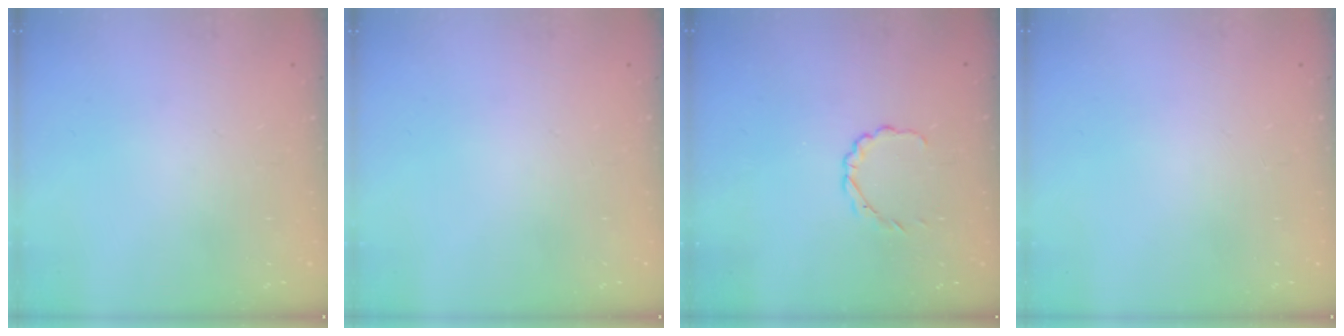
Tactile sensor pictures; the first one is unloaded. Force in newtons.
{"total": 0.0}
{"total": 2.4, "press": 2.2, "slide": 0.9}
{"total": 0.0}